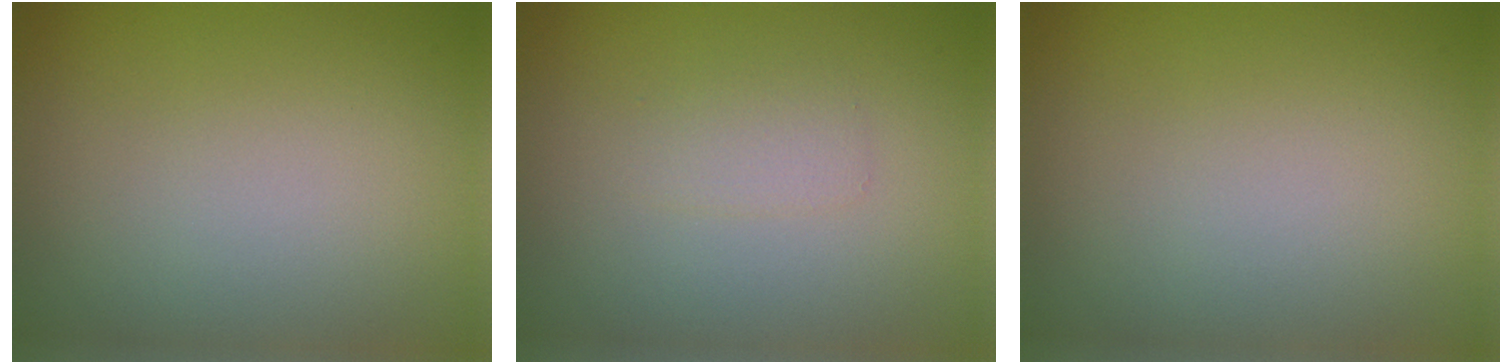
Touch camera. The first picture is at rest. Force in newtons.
{"total": 1.2, "press": 1.2, "slide": 0.0}
{"total": 0.0}